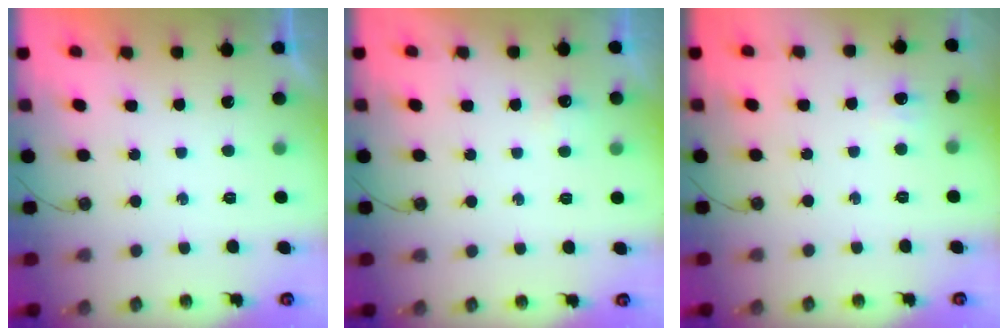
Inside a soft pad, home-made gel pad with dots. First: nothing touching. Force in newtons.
{"total": 3.2, "press": 3.1, "slide": 0.5}
{"total": 4.6, "press": 4.5, "slide": 1.0}